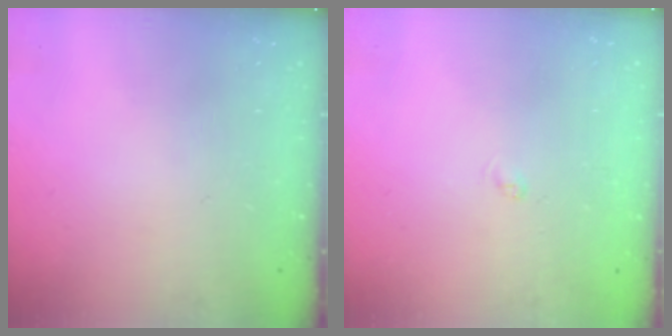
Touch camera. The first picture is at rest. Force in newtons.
{"total": 2.2, "press": 2.2, "slide": 0.2}